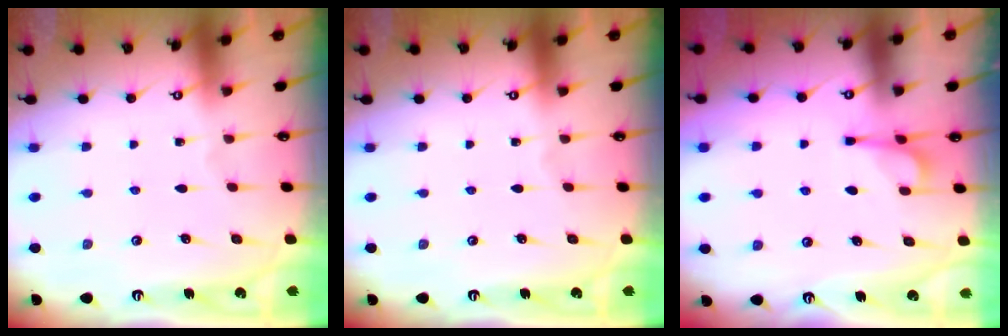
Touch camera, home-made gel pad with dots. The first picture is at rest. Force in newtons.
{"total": 0.0}
{"total": 6.0, "press": 6.0, "slide": 0.7}